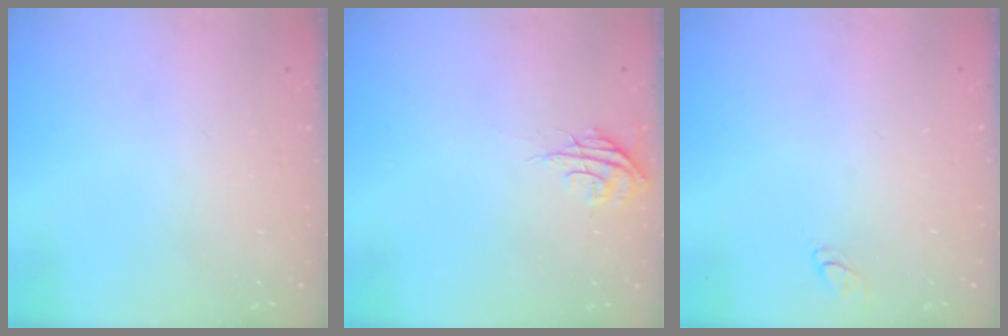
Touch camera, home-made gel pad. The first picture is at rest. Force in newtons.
{"total": 5.5, "press": 5.4, "slide": 0.6}
{"total": 3.0, "press": 3.0, "slide": 0.2}